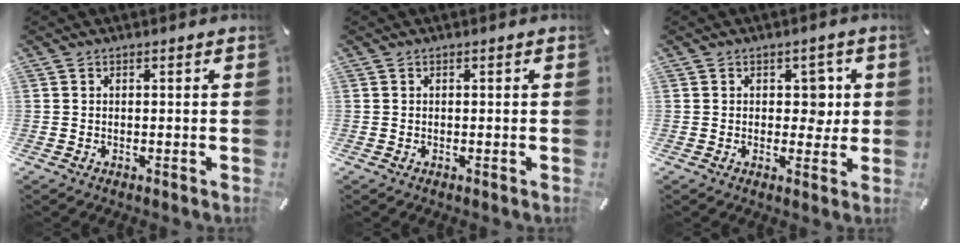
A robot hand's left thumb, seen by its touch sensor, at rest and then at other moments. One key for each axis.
{"total": 0.0}
{"total": 5.4, "fx": 0.9, "fy": 4.1, "fz": 3.4, "tx": -0.025, "ty": -0.008, "tz": 0.005}